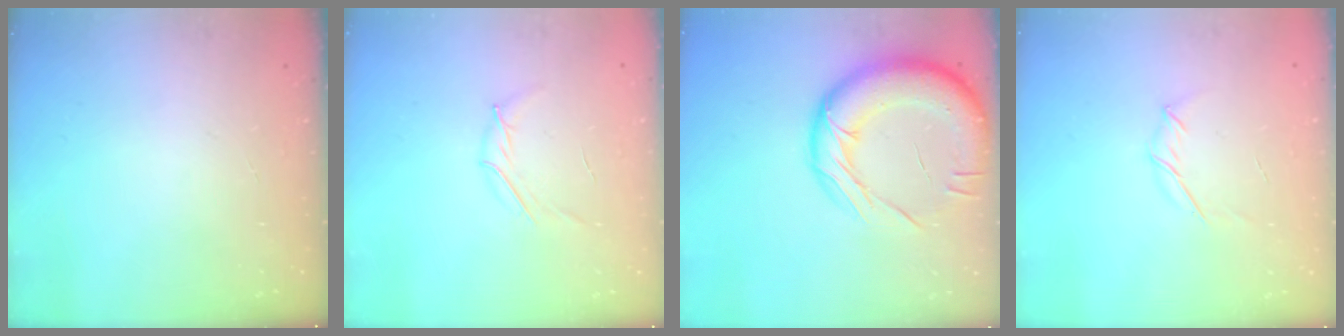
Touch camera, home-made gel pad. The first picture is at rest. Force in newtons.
{"total": 2.8, "press": 2.7, "slide": 0.7}
{"total": 21.8, "press": 21.6, "slide": 2.8}
{"total": 3.9, "press": 3.8, "slide": 0.9}